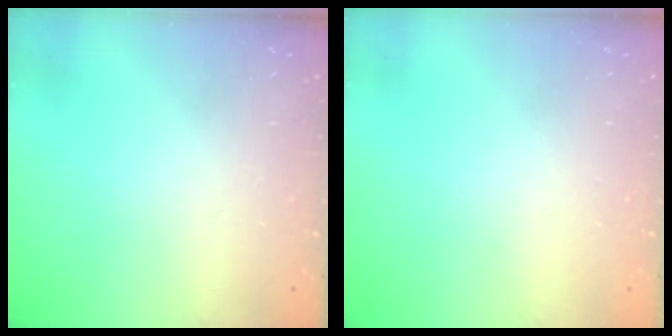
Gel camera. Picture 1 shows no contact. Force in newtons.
{"total": 0.0}